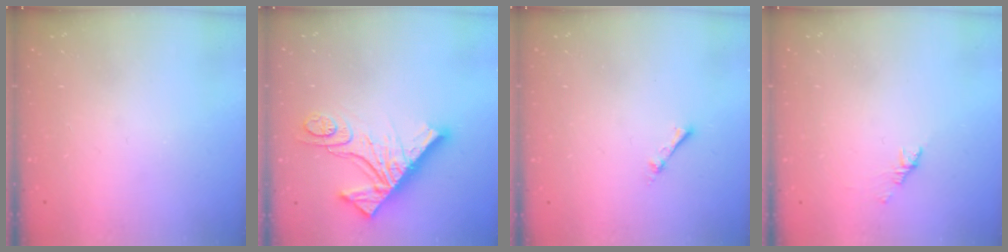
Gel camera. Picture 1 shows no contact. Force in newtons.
{"total": 18.5, "press": 18.4, "slide": 1.5}
{"total": 1.9, "press": 1.9, "slide": 0.3}
{"total": 1.1, "press": 1.0, "slide": 0.5}